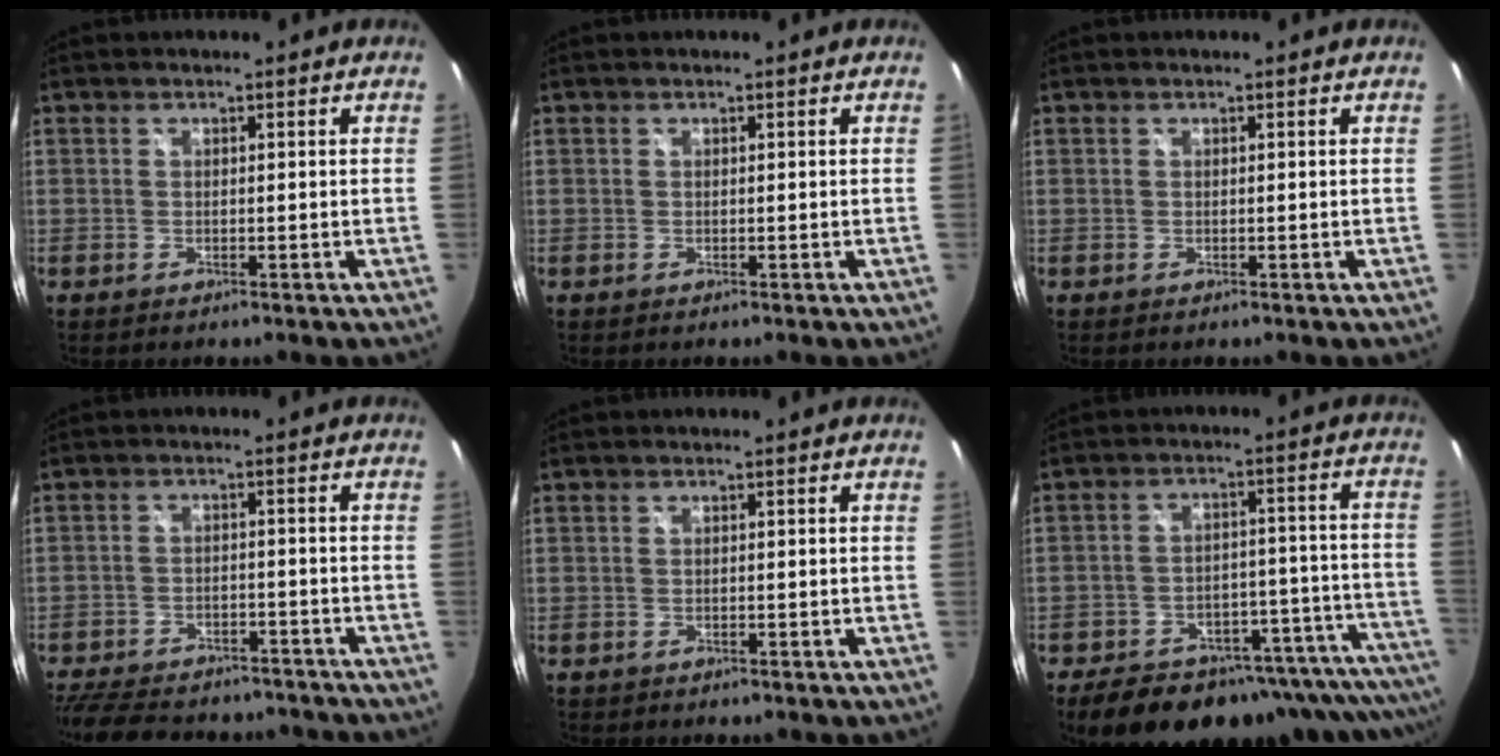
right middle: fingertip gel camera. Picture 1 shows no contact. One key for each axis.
{"total": 0.0}
{"total": 0.0}
{"total": 19.6, "fx": -16.2, "fy": 7.7, "fz": 7.9, "tx": -0.185, "ty": -0.003, "tz": -0.225}
{"total": 0.7, "fx": -0.5, "fy": 0.5, "fz": 0.2, "tx": -0.006, "ty": -0.003, "tz": -0.007}
{"total": 24.8, "fx": -21.2, "fy": 8.2, "fz": 9.7, "tx": -0.134, "ty": 0.003, "tz": -0.273}